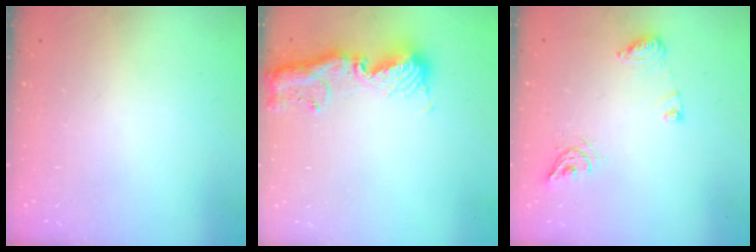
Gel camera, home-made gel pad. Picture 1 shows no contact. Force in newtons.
{"total": 14.1, "press": 14.0, "slide": 1.5}
{"total": 9.0, "press": 9.0, "slide": 0.7}